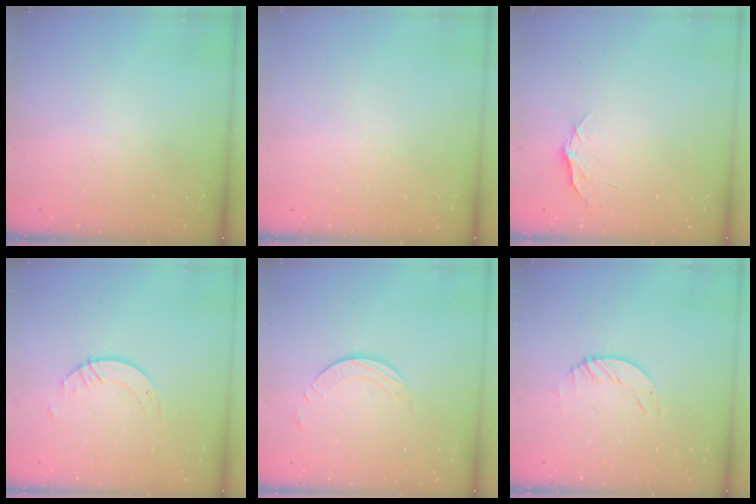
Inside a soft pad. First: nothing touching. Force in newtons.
{"total": 0.0}
{"total": 5.0, "press": 5.0, "slide": 0.6}
{"total": 3.8, "press": 3.8, "slide": 0.3}
{"total": 2.5, "press": 2.5, "slide": 0.2}
{"total": 1.2, "press": 1.2, "slide": 0.2}